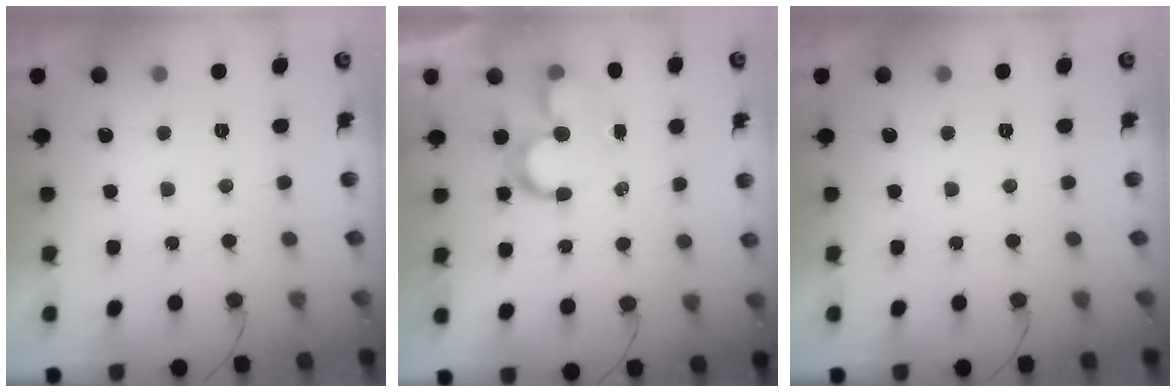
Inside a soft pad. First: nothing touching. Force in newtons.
{"total": 8.8, "press": 8.7, "slide": 1.0}
{"total": 0.0}